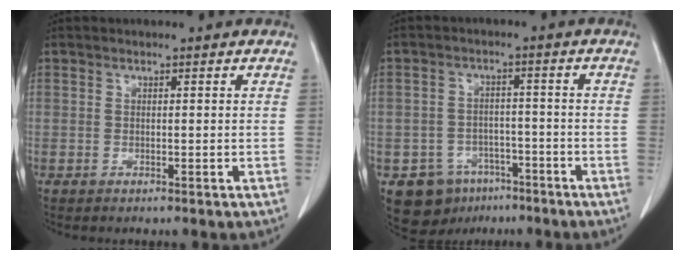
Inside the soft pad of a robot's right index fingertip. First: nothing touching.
{"total": 8.2, "force": [-4.9, 6.2, 2.0], "torque": [-0.033, 0.012, -0.067]}